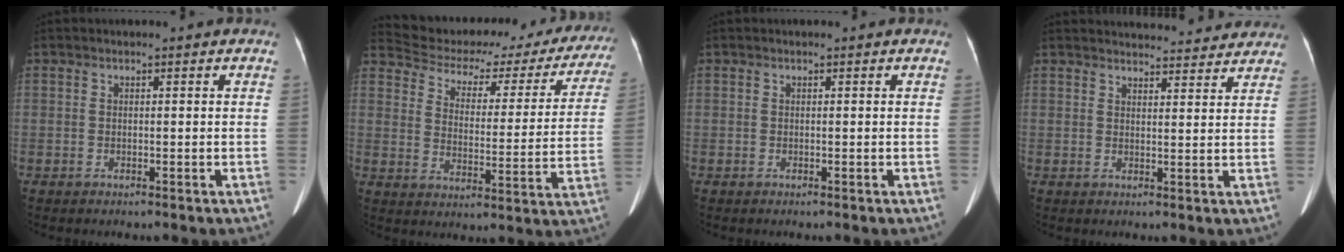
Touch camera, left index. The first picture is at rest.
{"total": 25.3, "force": [22.9, 7.4, 7.9], "torque": [-0.114, -0.041, 0.278]}
{"total": 0.0}
{"total": 14.6, "force": [14.1, 2.6, 2.9], "torque": [-0.014, 0.001, 0.160]}